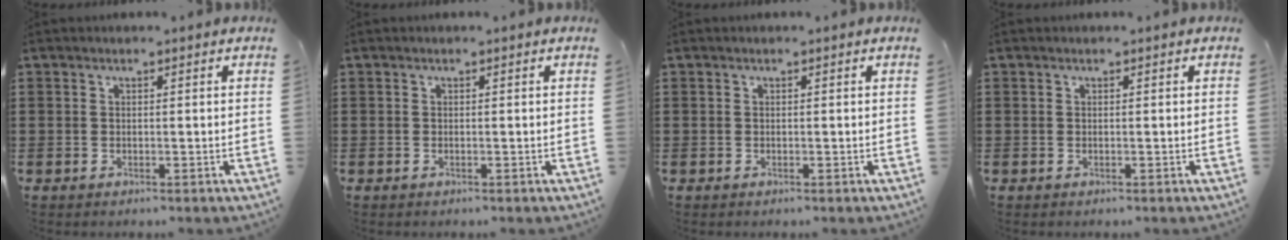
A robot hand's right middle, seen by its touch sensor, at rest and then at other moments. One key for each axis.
{"total": 0.0}
{"total": 0.0}
{"total": 0.0}